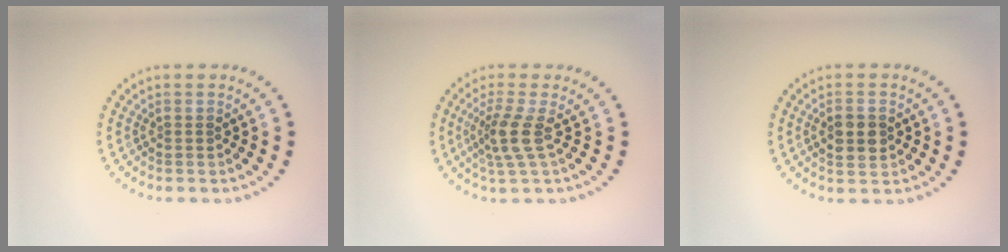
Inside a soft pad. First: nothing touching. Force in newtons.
{"total": 2.8, "press": 2.1, "slide": 1.8}
{"total": 2.5, "press": 2.5, "slide": 0.1}